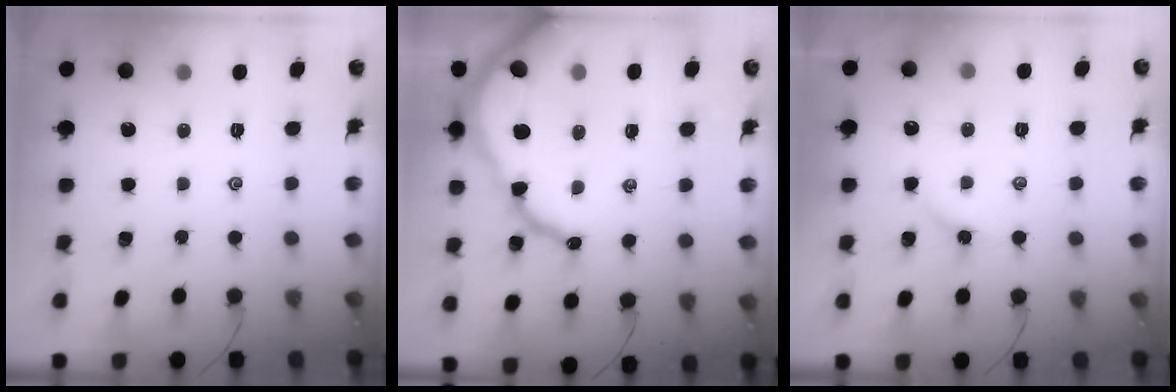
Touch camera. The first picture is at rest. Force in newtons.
{"total": 15.2, "press": 15.2, "slide": 1.6}
{"total": 3.5, "press": 3.4, "slide": 0.4}